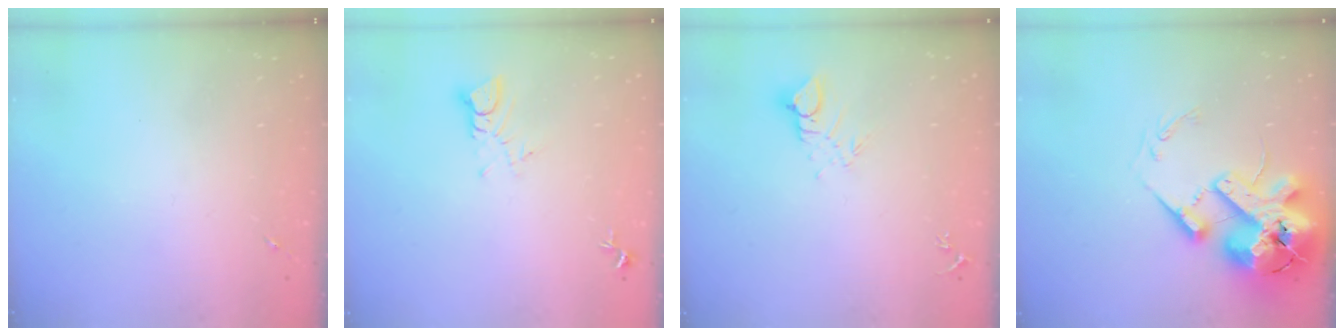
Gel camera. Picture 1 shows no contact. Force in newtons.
{"total": 4.2, "press": 4.2, "slide": 0.5}
{"total": 5.0, "press": 5.0, "slide": 0.3}
{"total": 23.0, "press": 22.7, "slide": 3.8}